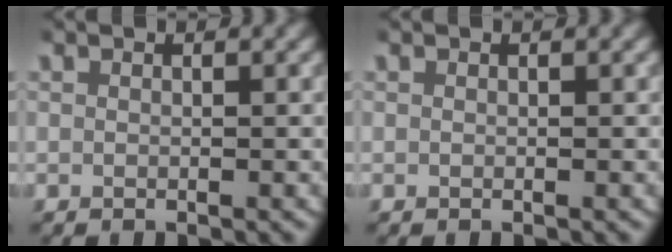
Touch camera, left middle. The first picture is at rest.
{"total": 0.0}